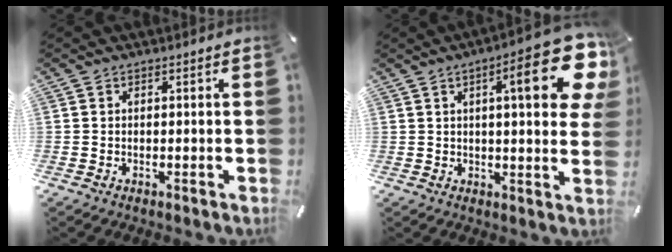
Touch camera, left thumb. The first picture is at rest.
{"total": 18.7, "force": [7.2, 5.1, 16.5], "torque": [-0.219, -0.038, 0.100]}